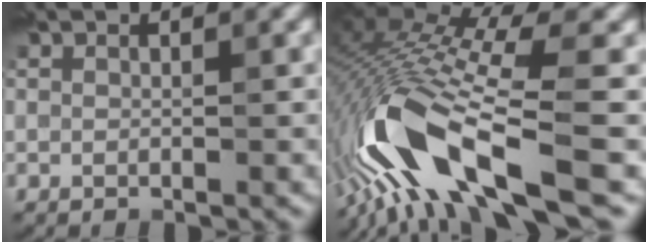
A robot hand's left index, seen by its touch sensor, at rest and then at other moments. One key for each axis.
{"total": 12.5, "fx": -8.0, "fy": 1.9, "fz": 9.4, "tx": -0.218, "ty": -0.019, "tz": -0.089}